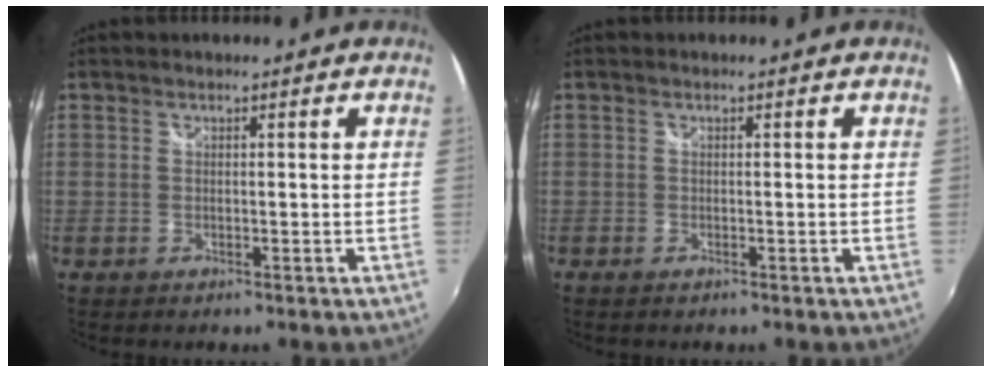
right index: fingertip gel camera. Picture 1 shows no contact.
{"total": 0.7, "force": [-0.6, 0.3, 0.1], "torque": [-0.005, -0.006, -0.011]}